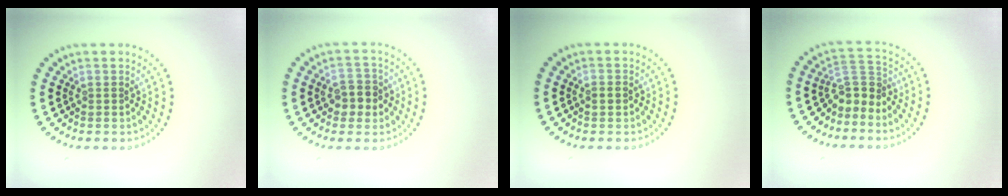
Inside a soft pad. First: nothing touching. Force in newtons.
{"total": 2.8, "press": 2.8, "slide": 0.4}
{"total": 1.2, "press": 1.2, "slide": 0.2}
{"total": 2.8, "press": 2.2, "slide": 1.7}